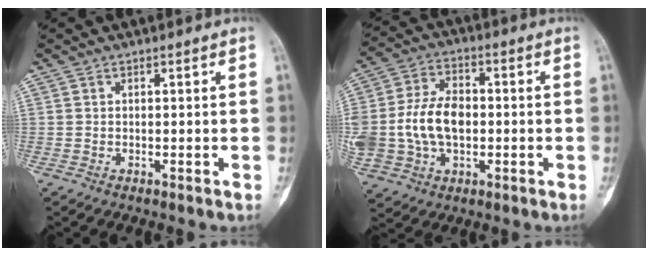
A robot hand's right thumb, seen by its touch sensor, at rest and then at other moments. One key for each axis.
{"total": 15.0, "fx": -0.9, "fy": 10.3, "fz": 10.8, "tx": -0.216, "ty": 0.019, "tz": -0.008}